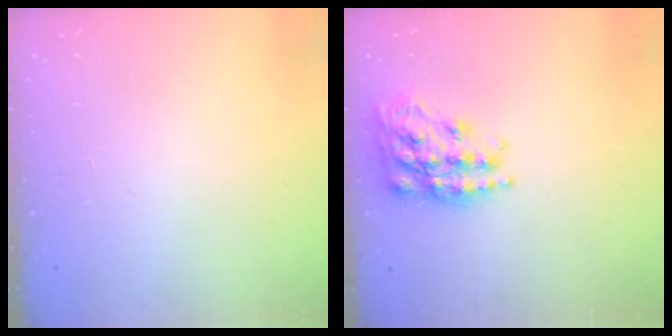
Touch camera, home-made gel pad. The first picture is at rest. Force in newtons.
{"total": 20.4, "press": 20.4, "slide": 1.4}